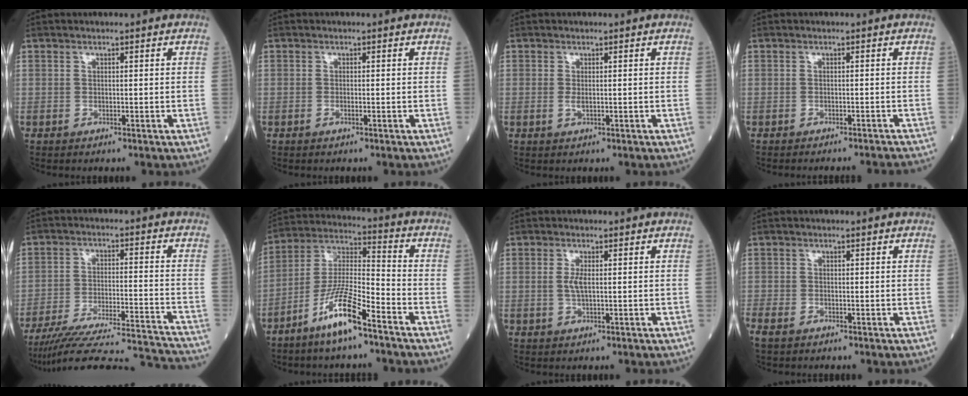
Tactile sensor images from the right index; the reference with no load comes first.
{"total": 0.5, "force": [-0.2, 0.0, 0.5], "torque": [-0.012, -0.001, -0.004]}
{"total": 1.0, "force": [0.0, 0.3, 0.9], "torque": [-0.022, -0.003, 0.001]}
{"total": 6.4, "force": [-6.2, -0.5, 1.5], "torque": [-0.007, -0.014, -0.069]}
{"total": 24.6, "force": [-23.3, -0.3, 7.8], "torque": [-0.085, -0.031, -0.331]}
{"total": 11.6, "force": [-7.3, 1.3, 9.0], "torque": [-0.183, -0.014, -0.143]}
{"total": 2.1, "force": [0.1, 0.6, 2.0], "torque": [-0.047, -0.002, 0.003]}
{"total": 2.8, "force": [-2.0, 1.4, 1.4], "torque": [-0.033, -0.005, -0.036]}